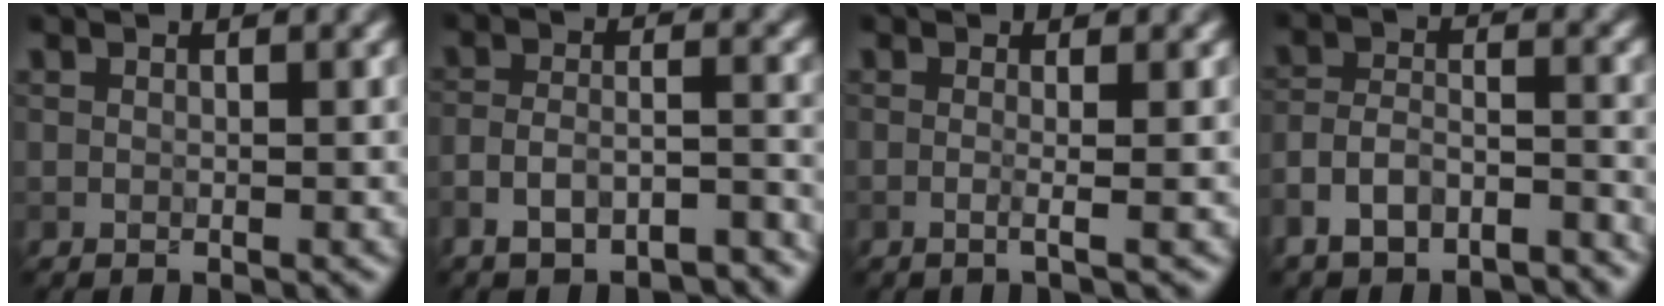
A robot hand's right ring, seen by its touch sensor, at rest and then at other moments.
{"total": 5.9, "force": [-4.8, 1.9, 2.9], "torque": [-0.054, 0.002, -0.085]}
{"total": 2.5, "force": [0.3, 1.2, 2.1], "torque": [-0.014, 0.001, -0.025]}
{"total": 5.8, "force": [-4.6, 2.3, 2.5], "torque": [-0.045, 0.000, -0.093]}